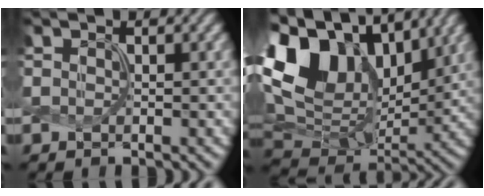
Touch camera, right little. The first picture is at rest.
{"total": 16.6, "force": [6.5, 10.9, 10.6], "torque": [-0.231, 0.025, 0.127]}